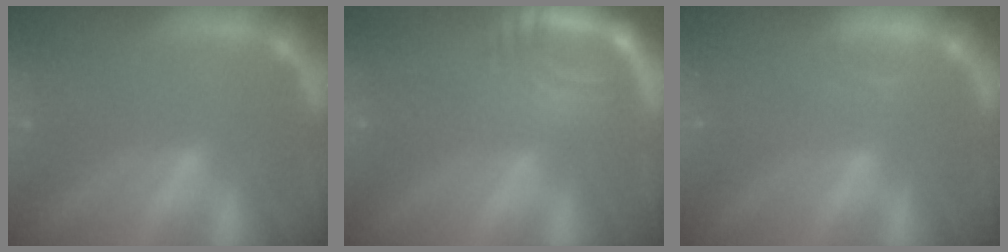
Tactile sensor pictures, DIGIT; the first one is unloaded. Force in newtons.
{"total": 6.1}
{"total": 0.9}